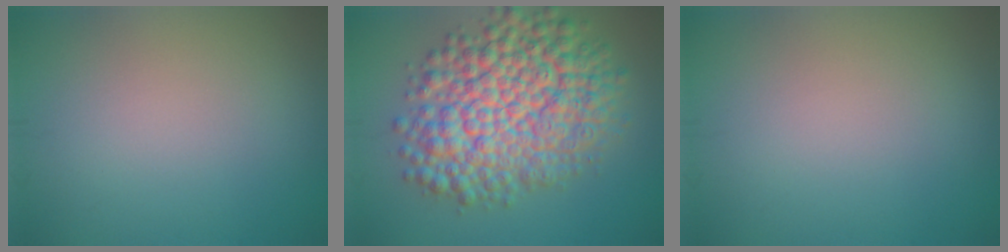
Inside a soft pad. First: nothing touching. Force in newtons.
{"total": 11.2, "press": 11.2, "slide": 0.3}
{"total": 0.0}